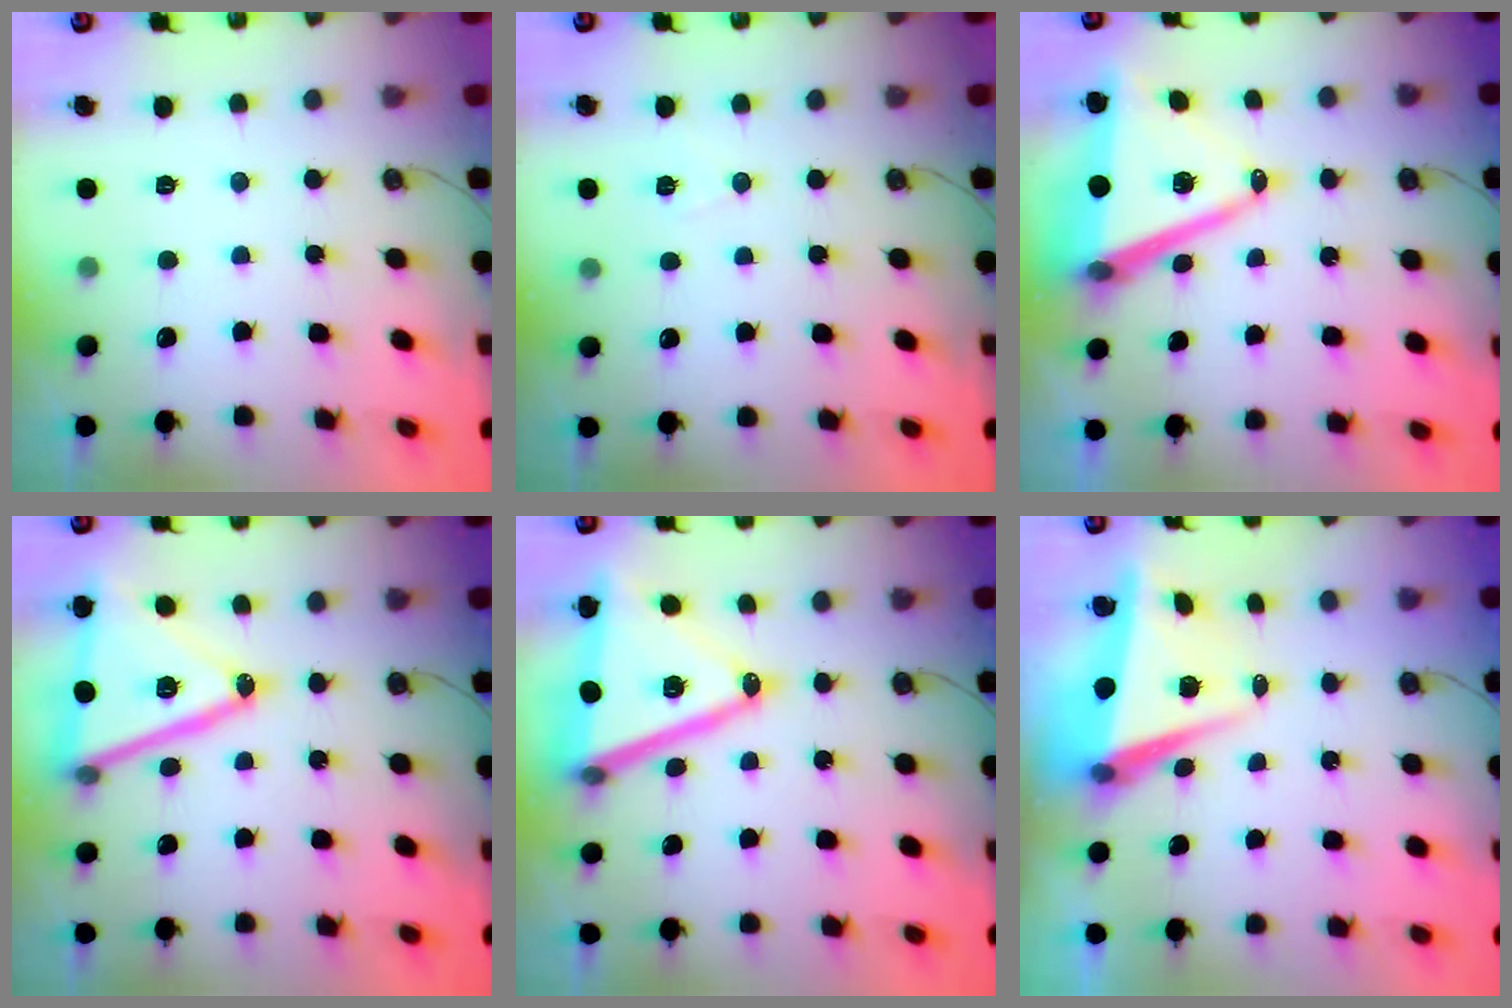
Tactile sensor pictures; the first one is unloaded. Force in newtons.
{"total": 4.7, "press": 3.0, "slide": 3.6}
{"total": 15.2, "press": 14.7, "slide": 4.0}
{"total": 21.7, "press": 21.5, "slide": 3.3}
{"total": 19.8, "press": 19.4, "slide": 3.8}
{"total": 7.6, "press": 7.5, "slide": 1.2}